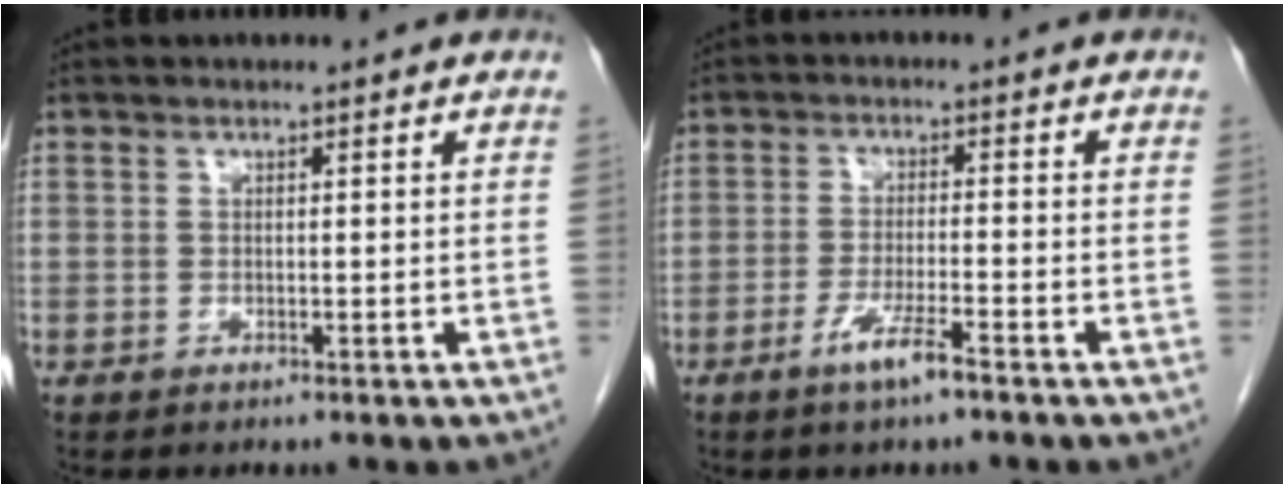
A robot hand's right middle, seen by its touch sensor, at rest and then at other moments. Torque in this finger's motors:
{"motor_torque": [1.10, -0.53, 0.46, 0.10]}